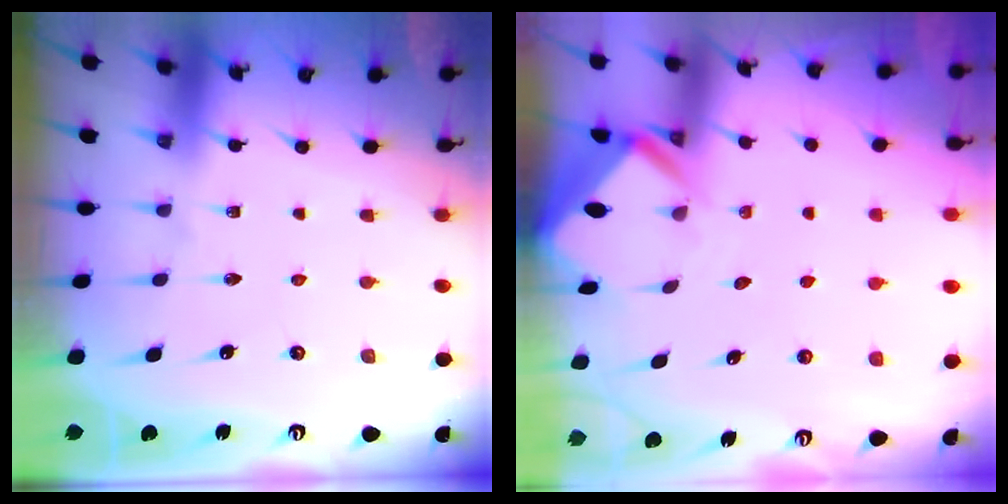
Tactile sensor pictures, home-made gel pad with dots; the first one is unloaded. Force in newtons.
{"total": 2.9, "press": 2.9, "slide": 0.2}